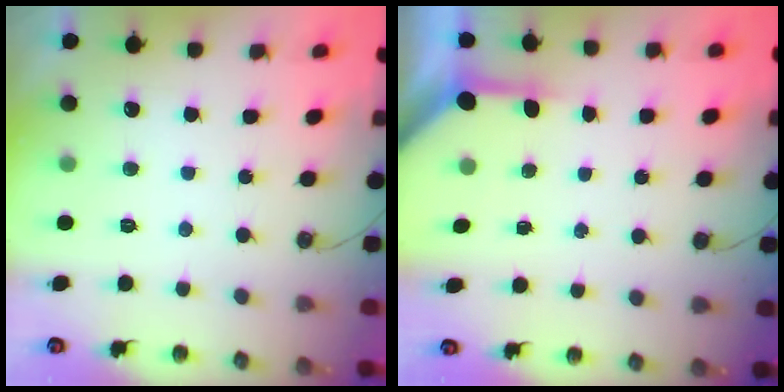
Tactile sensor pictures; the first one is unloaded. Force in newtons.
{"total": 3.4, "press": 3.3, "slide": 0.4}